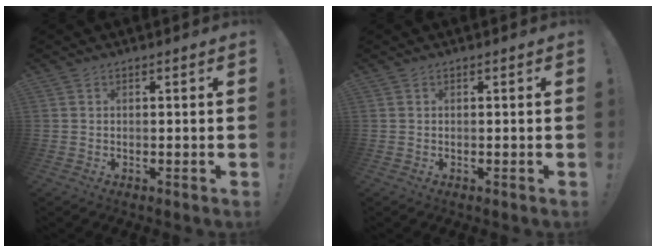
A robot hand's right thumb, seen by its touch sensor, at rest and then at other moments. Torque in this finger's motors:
{"motor_torque": [-0.03, -0.15, -0.11, 0.07, -0.02]}